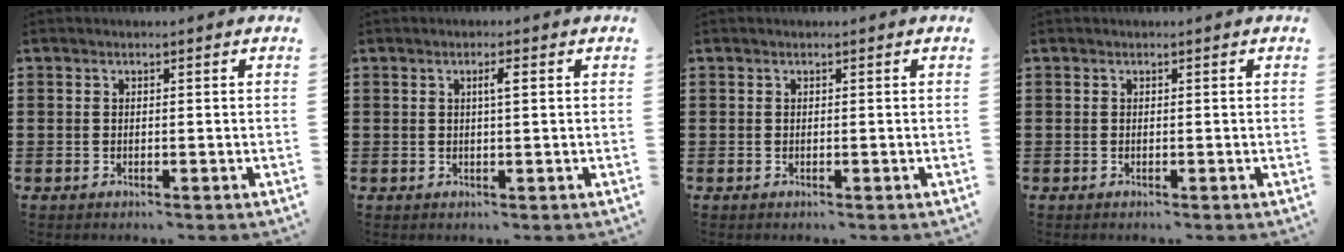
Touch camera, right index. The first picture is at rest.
{"total": 1.9, "force": [0.5, 0.2, 1.8], "torque": [-0.035, 0.003, 0.006]}
{"total": 0.0}
{"total": 0.0}